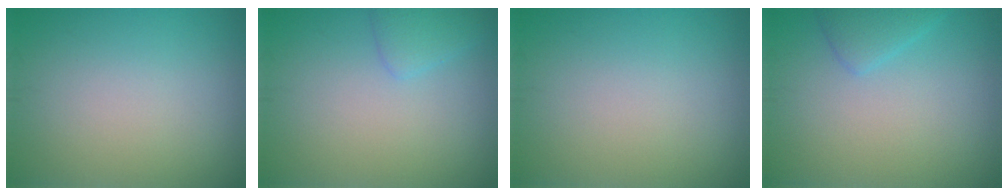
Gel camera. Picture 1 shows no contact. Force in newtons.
{"total": 1.6, "press": 1.6, "slide": 0.1}
{"total": 0.0}
{"total": 2.0, "press": 2.0, "slide": 0.1}